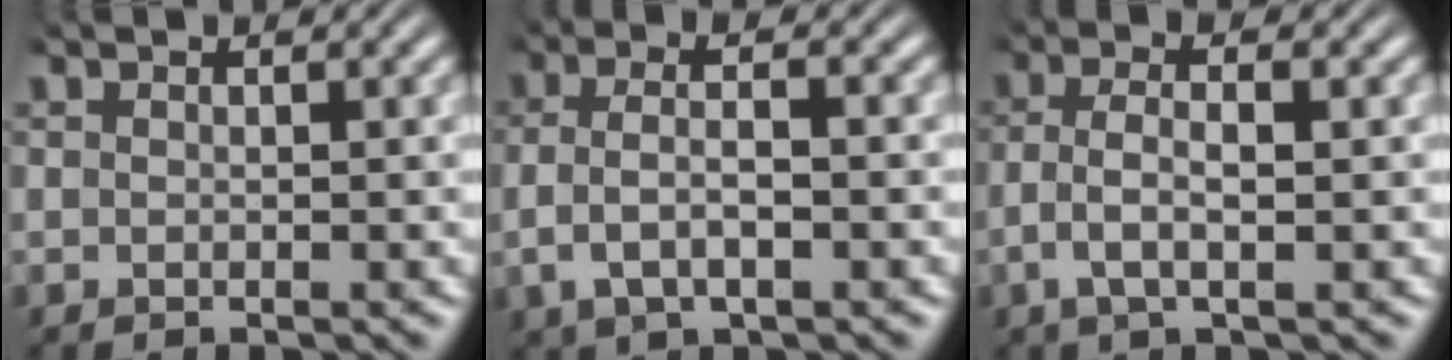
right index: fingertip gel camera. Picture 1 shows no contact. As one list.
[{"total": 4.0, "force": [-0.6, 2.2, 3.3], "torque": [-0.076, -0.002, -0.007]}, {"total": 3.4, "force": [-0.4, 1.3, 3.1], "torque": [-0.072, -0.001, -0.005]}]